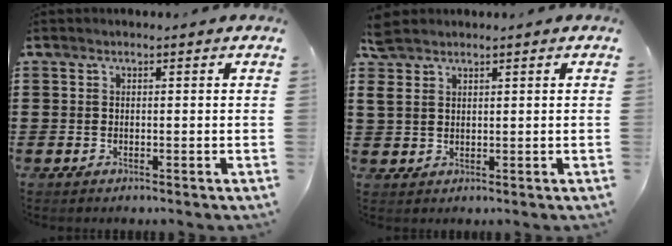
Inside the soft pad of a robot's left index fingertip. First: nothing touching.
{"total": 3.2, "force": [2.3, 1.8, 1.2], "torque": [-0.034, 0.008, 0.043]}